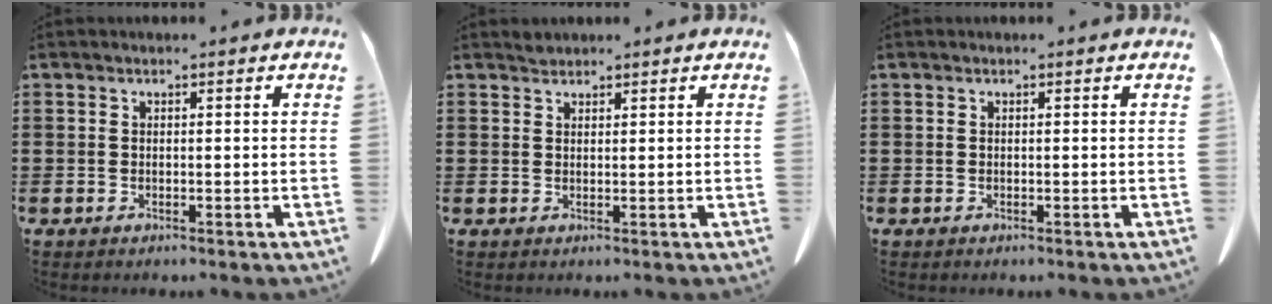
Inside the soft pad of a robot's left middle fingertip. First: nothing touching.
{"total": 1.0, "force": [1.0, 0.3, 0.0], "torque": [-0.003, 0.000, 0.019]}
{"total": 0.0}